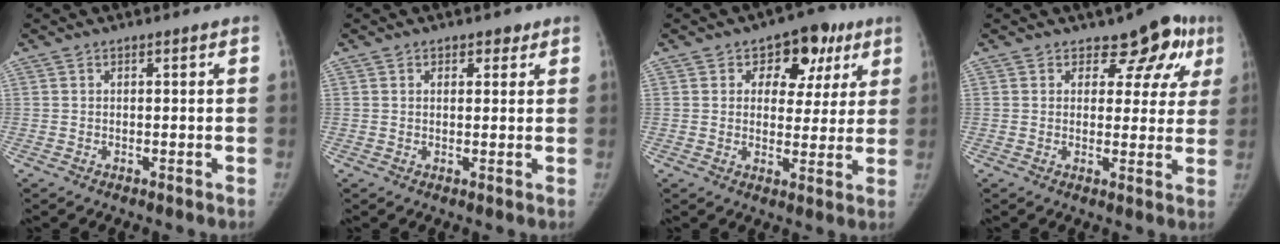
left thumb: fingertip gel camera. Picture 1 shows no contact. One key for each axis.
{"total": 2.2, "fx": 1.2, "fy": 1.5, "fz": 1.0, "tx": 0.000, "ty": -0.005, "tz": 0.015}
{"total": 10.7, "fx": 4.6, "fy": 7.6, "fz": 5.9, "tx": -0.020, "ty": -0.008, "tz": 0.058}
{"total": 8.6, "fx": 4.9, "fy": 5.5, "fz": 4.3, "tx": 0.003, "ty": -0.017, "tz": 0.050}